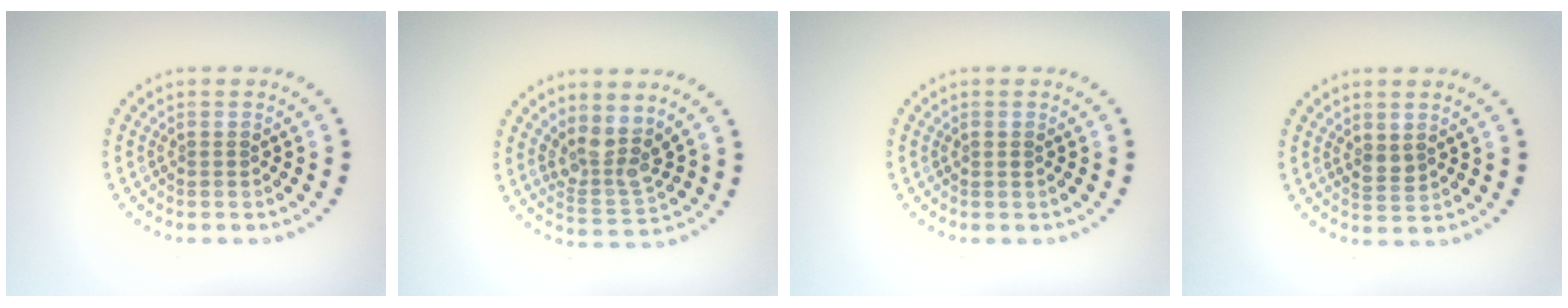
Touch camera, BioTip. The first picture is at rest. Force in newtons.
{"total": 3.5, "press": 2.9, "slide": 2.1}
{"total": 0.7, "press": 0.7, "slide": 0.0}
{"total": 1.4, "press": 1.3, "slide": 0.5}